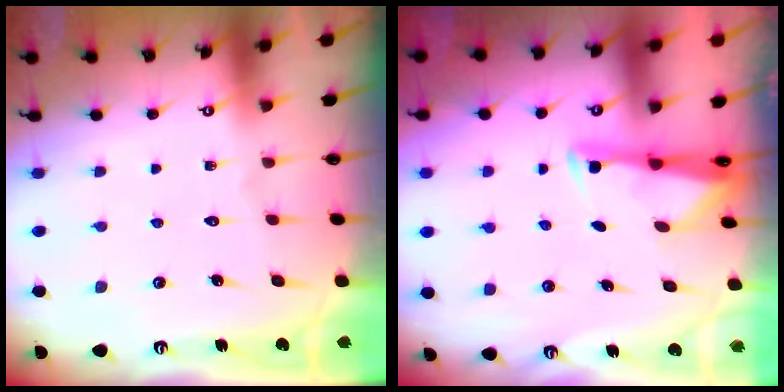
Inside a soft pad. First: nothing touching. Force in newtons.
{"total": 2.9, "press": 2.9, "slide": 0.4}